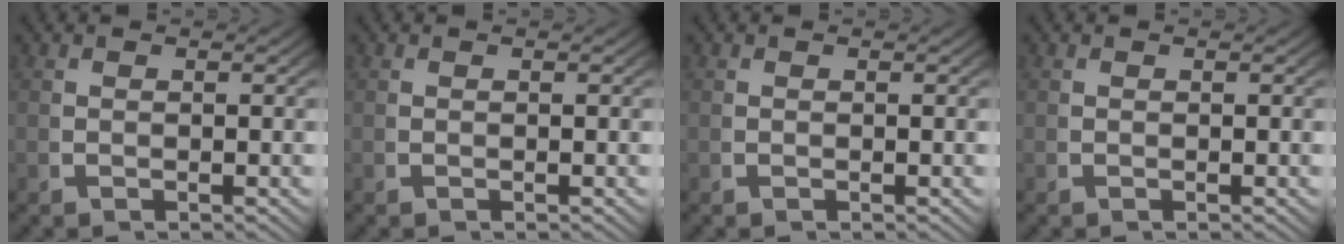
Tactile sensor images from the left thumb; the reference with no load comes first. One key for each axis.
{"total": 0.0}
{"total": 0.0}
{"total": 0.0}